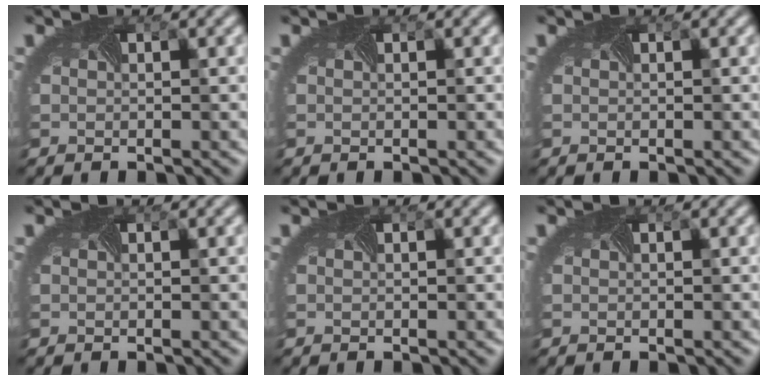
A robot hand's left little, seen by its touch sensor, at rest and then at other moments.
{"total": 0.0}
{"total": 0.0}
{"total": 0.0}
{"total": 0.0}
{"total": 0.0}